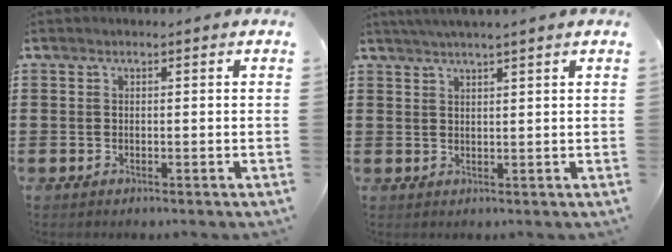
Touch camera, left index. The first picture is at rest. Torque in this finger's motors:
{"motor_torque": [1.00, -1.14, 0.31, 0.06]}